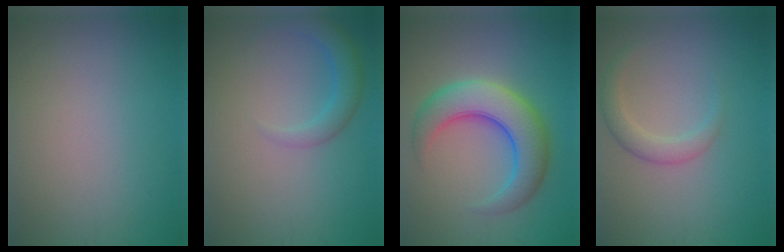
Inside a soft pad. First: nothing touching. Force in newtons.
{"total": 2.7, "press": 2.7, "slide": 0.2}
{"total": 7.9, "press": 7.8, "slide": 0.3}
{"total": 2.4, "press": 2.4, "slide": 0.1}